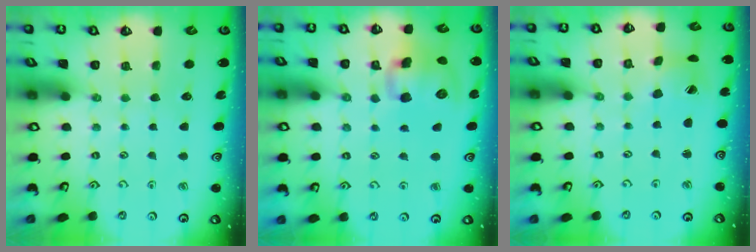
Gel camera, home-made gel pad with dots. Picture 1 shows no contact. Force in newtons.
{"total": 12.0, "press": 11.8, "slide": 1.9}
{"total": 4.2, "press": 4.2, "slide": 0.6}